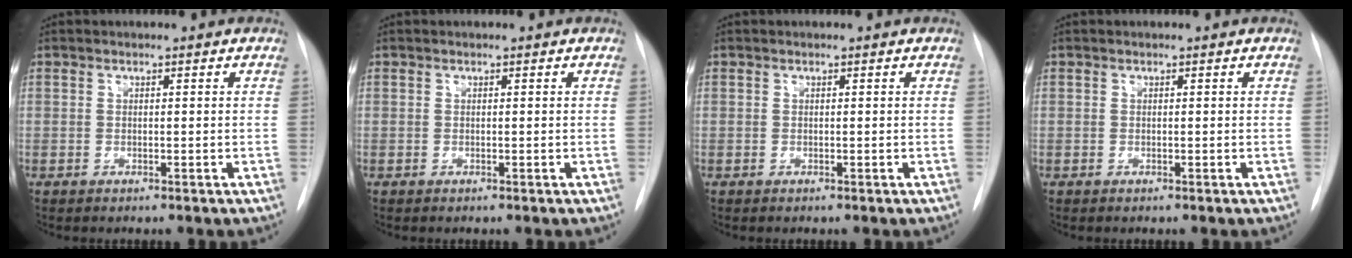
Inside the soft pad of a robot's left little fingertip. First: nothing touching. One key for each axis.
{"total": 0.0}
{"total": 0.0}
{"total": 0.0}